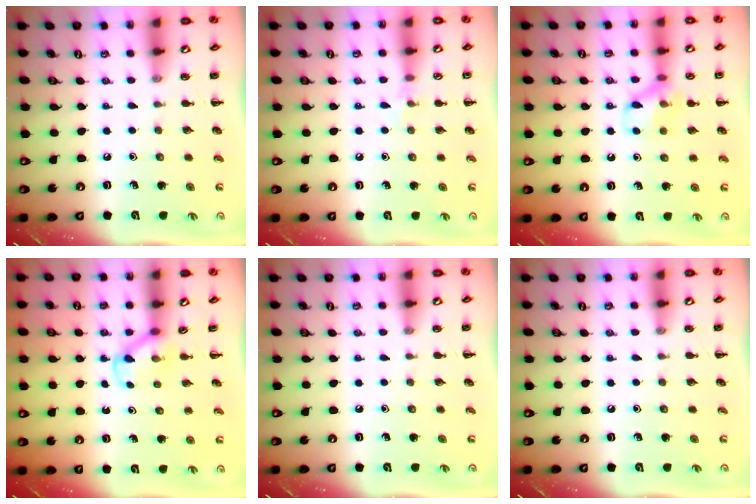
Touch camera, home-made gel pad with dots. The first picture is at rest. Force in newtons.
{"total": 3.8, "press": 3.6, "slide": 1.3}
{"total": 10.5, "press": 10.4, "slide": 1.5}
{"total": 3.2, "press": 3.0, "slide": 1.1}
{"total": 0.0}
{"total": 0.0}